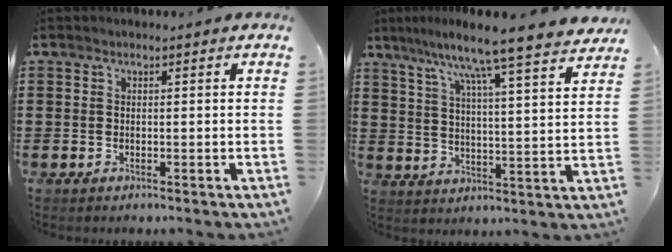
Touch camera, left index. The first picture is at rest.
{"total": 9.1, "force": [7.8, -1.0, 4.5], "torque": [-0.110, -0.053, 0.125]}